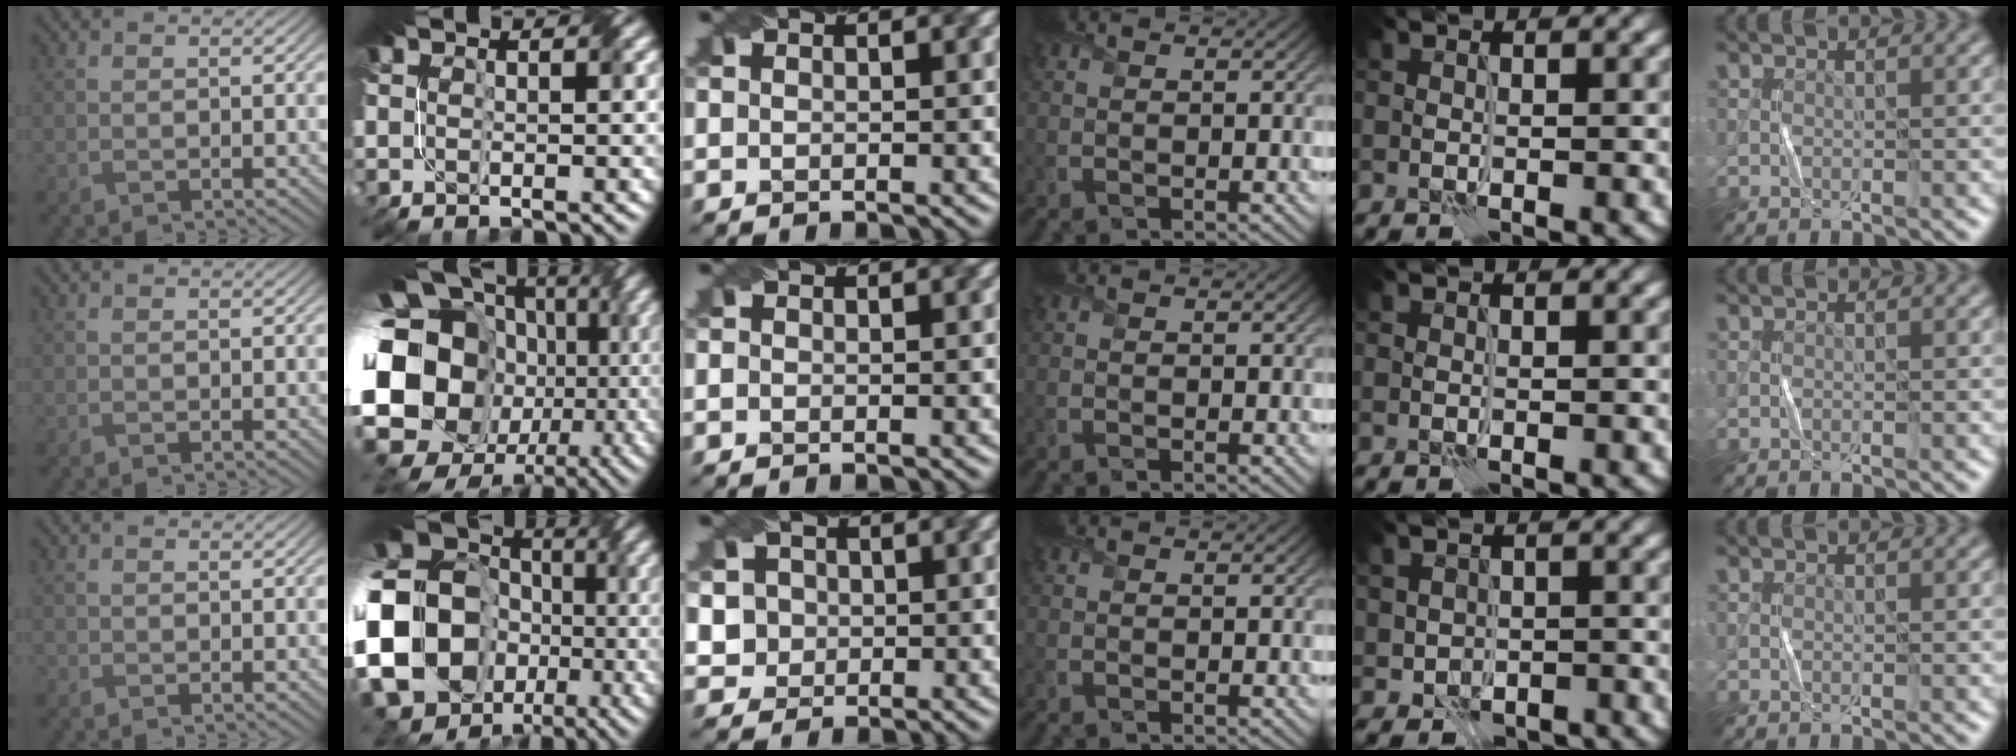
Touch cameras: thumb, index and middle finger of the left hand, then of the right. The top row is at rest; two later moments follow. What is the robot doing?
{"motion": "fold", "object": "paper"}